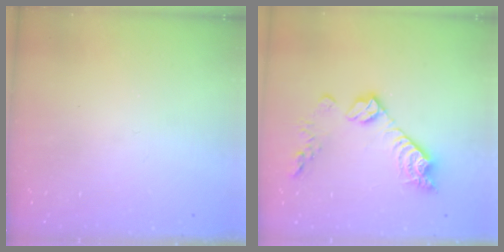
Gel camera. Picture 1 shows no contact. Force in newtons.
{"total": 11.2, "press": 11.2, "slide": 0.4}